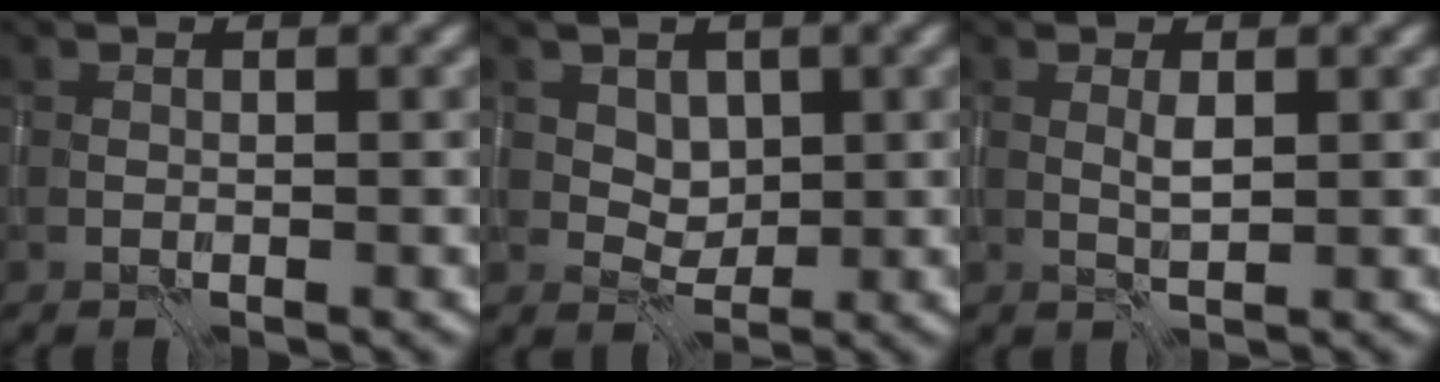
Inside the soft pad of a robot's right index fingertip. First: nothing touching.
{"total": 1.9, "force": [0.9, 1.5, 0.8], "torque": [-0.012, -0.015, 0.024]}
{"total": 1.0, "force": [0.3, 0.1, 1.0], "torque": [-0.023, 0.000, 0.006]}